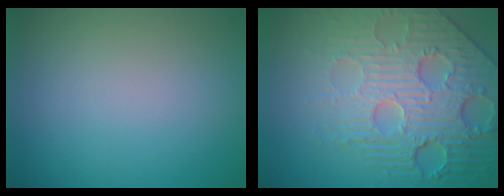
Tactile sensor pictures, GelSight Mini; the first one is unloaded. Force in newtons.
{"total": 8.1, "press": 6.1, "slide": 5.4}